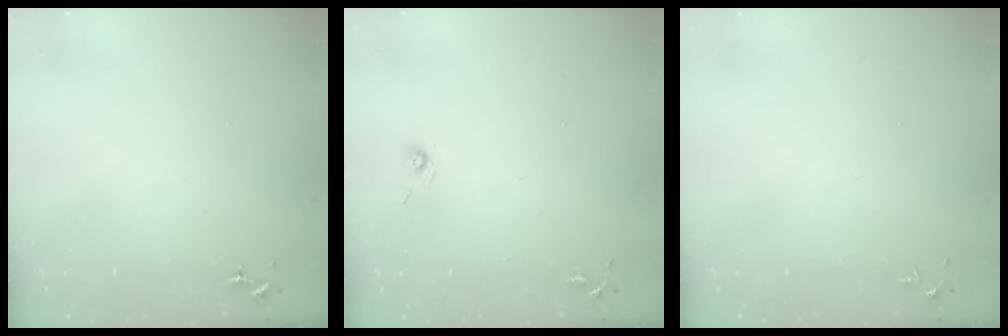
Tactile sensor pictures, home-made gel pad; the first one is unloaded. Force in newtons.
{"total": 3.9, "press": 3.5, "slide": 1.7}
{"total": 2.8, "press": 2.8, "slide": 0.4}